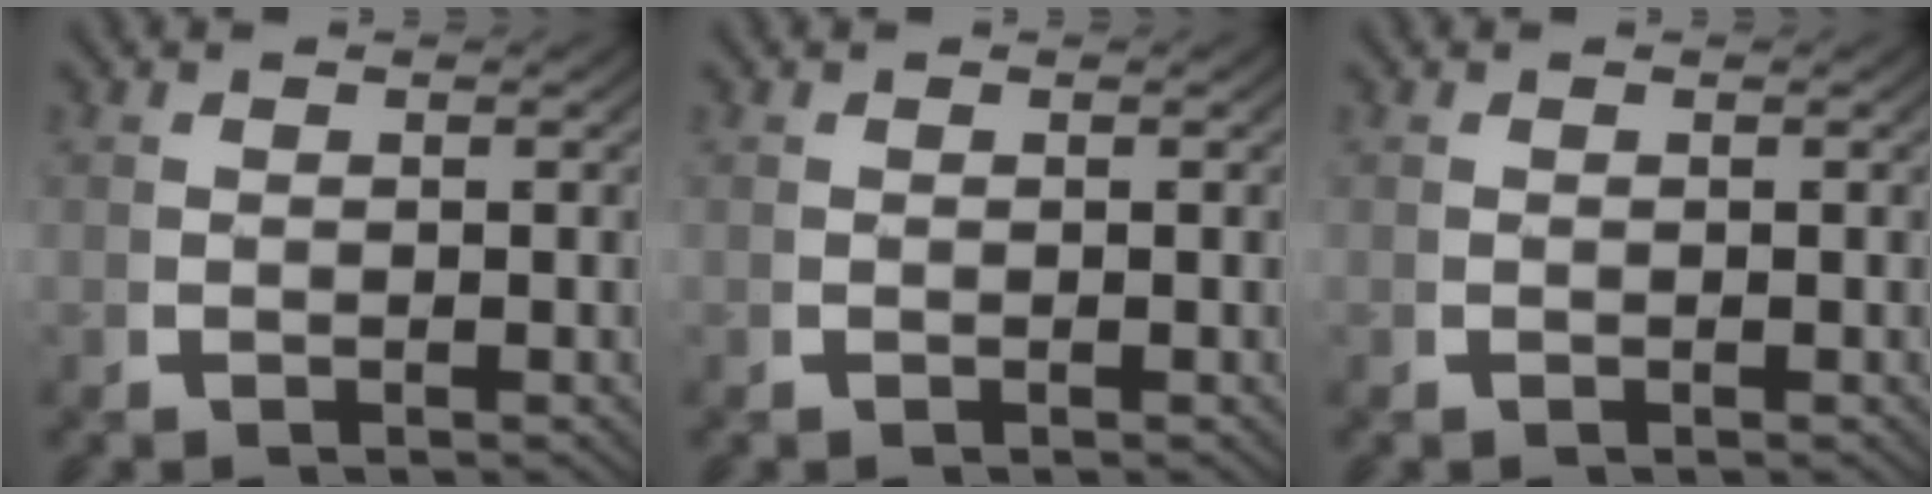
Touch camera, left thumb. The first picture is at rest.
{"total": 0.0}
{"total": 0.0}